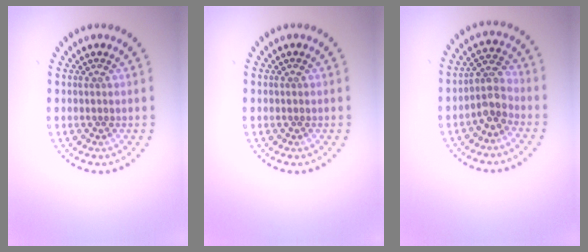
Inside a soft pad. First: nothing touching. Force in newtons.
{"total": 0.0}
{"total": 3.1, "press": 2.4, "slide": 1.9}